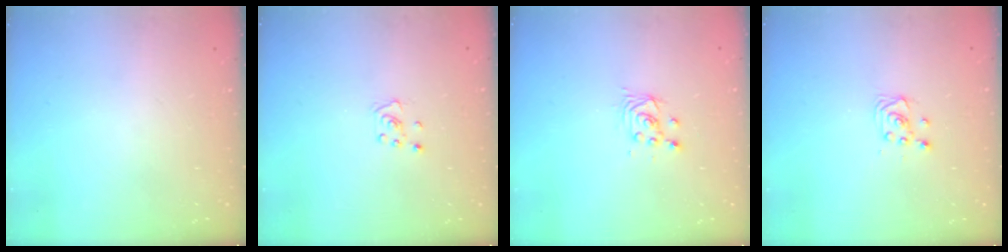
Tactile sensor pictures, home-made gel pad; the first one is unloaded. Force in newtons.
{"total": 2.8, "press": 2.8, "slide": 0.3}
{"total": 2.6, "press": 2.6, "slide": 0.1}
{"total": 2.9, "press": 2.9, "slide": 0.4}